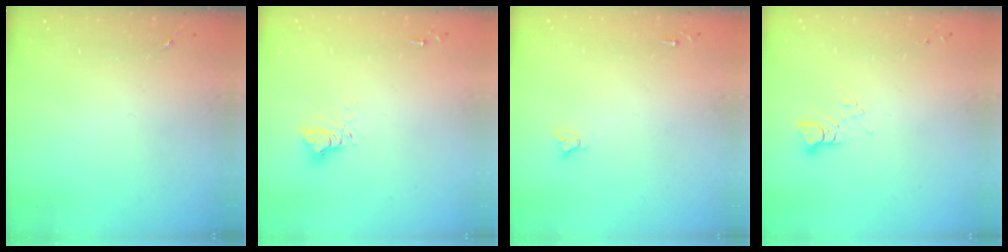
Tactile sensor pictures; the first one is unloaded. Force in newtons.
{"total": 7.3, "press": 7.3, "slide": 0.7}
{"total": 2.7, "press": 2.7, "slide": 0.2}
{"total": 2.9, "press": 2.9, "slide": 0.2}